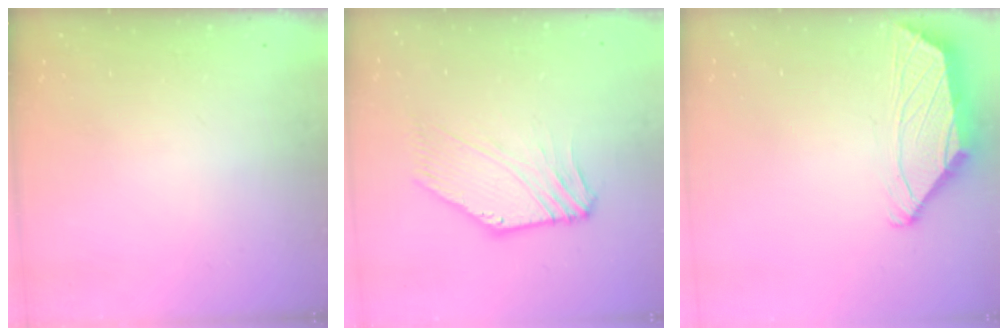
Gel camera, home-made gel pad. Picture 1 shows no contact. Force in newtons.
{"total": 1.1, "press": 0.7, "slide": 0.8}
{"total": 2.2, "press": 2.1, "slide": 0.7}